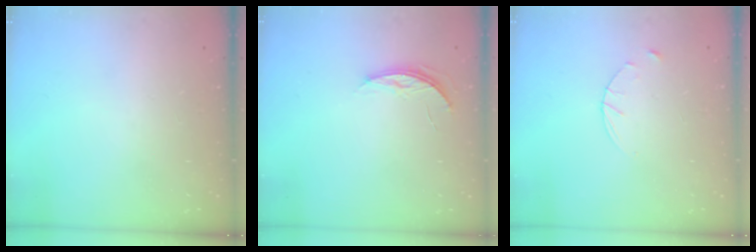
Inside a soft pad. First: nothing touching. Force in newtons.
{"total": 3.9, "press": 3.9, "slide": 0.4}
{"total": 3.6, "press": 3.5, "slide": 0.4}